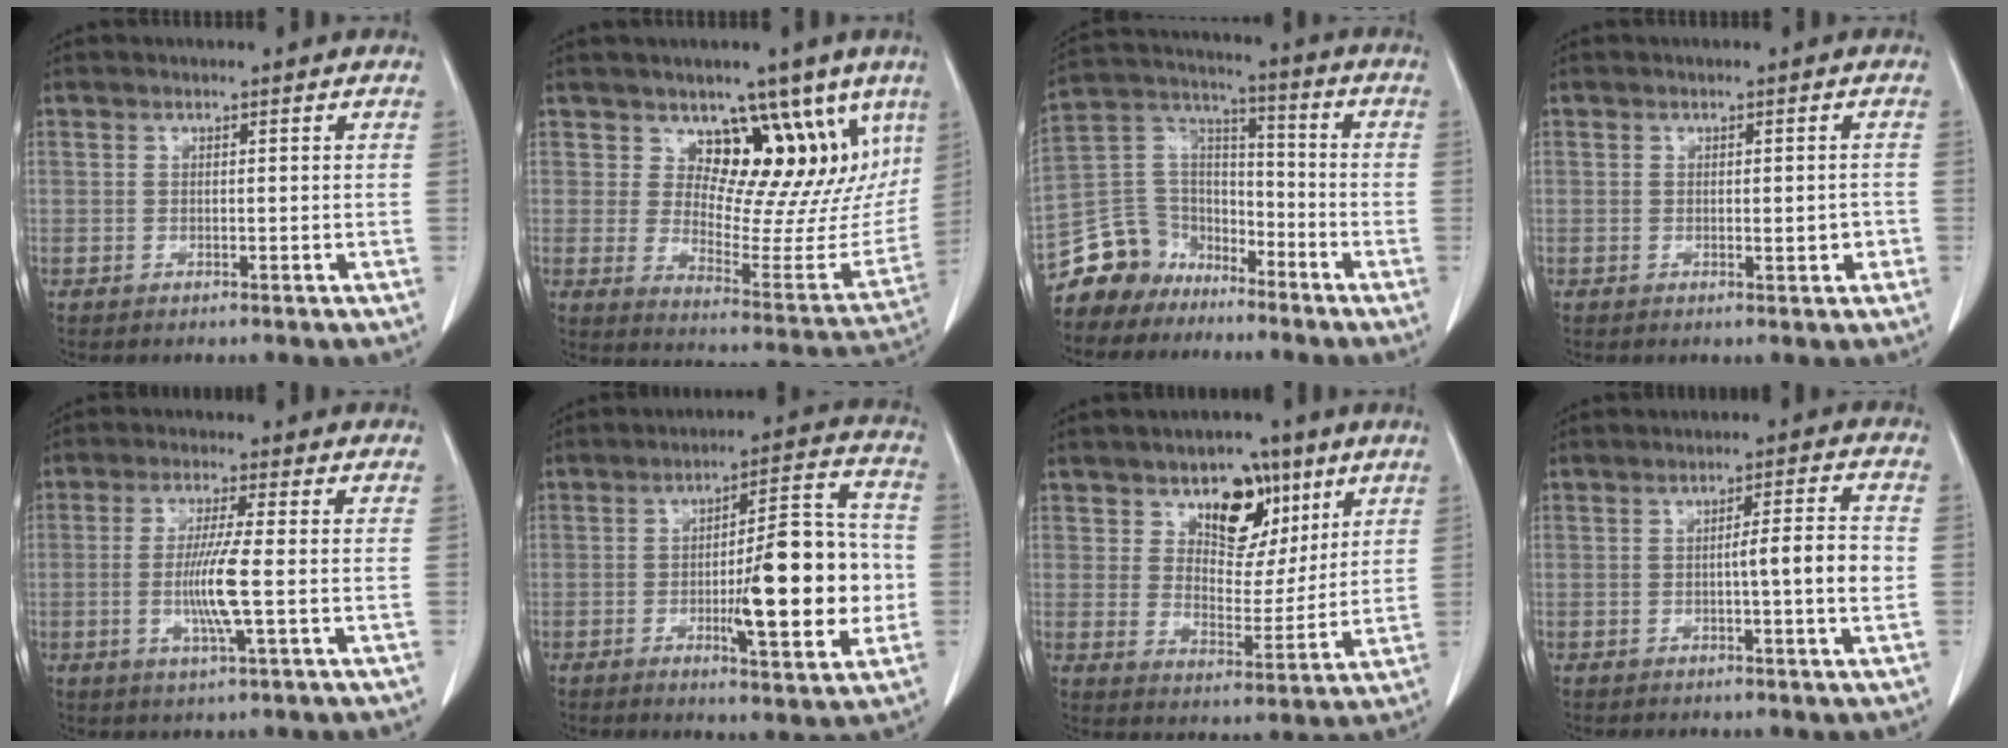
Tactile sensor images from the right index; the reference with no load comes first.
{"total": 14.4, "force": [8.8, 8.0, 8.1], "torque": [-0.087, -0.009, 0.129]}
{"total": 11.1, "force": [-8.6, 7.1, 0.2], "torque": [-0.010, 0.071, -0.160]}
{"total": 2.1, "force": [-0.4, 0.8, 1.9], "torque": [-0.025, 0.000, -0.001]}
{"total": 7.1, "force": [-1.1, -0.4, 7.0], "torque": [-0.138, -0.011, -0.021]}
{"total": 15.4, "force": [-2.4, 3.3, 14.8], "torque": [-0.214, 0.017, -0.031]}
{"total": 10.0, "force": [5.5, 6.0, 5.8], "torque": [-0.081, 0.008, 0.091]}
{"total": 5.7, "force": [-0.8, -0.2, 5.6], "torque": [-0.080, 0.006, -0.013]}